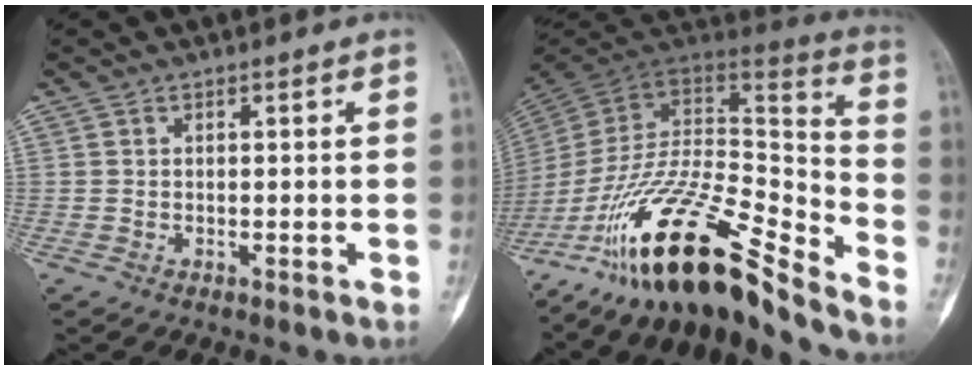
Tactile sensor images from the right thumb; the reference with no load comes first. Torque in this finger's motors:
{"motor_torque": [3.38, 0.39, 1.62, -1.15, 0.33]}